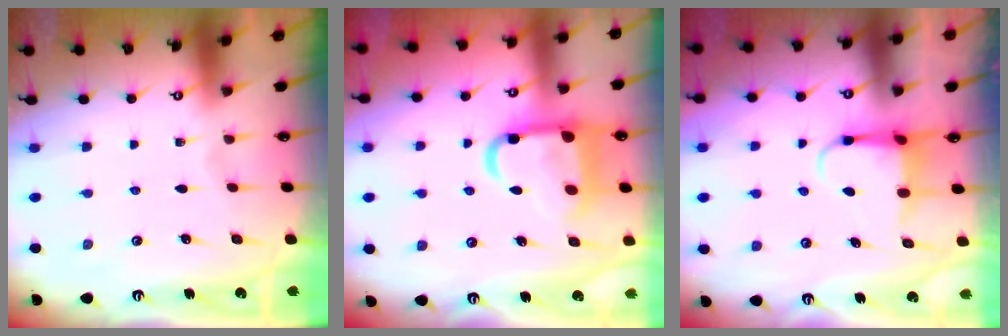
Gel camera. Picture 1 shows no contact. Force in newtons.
{"total": 14.1, "press": 14.0, "slide": 1.7}
{"total": 4.4, "press": 4.4, "slide": 0.2}